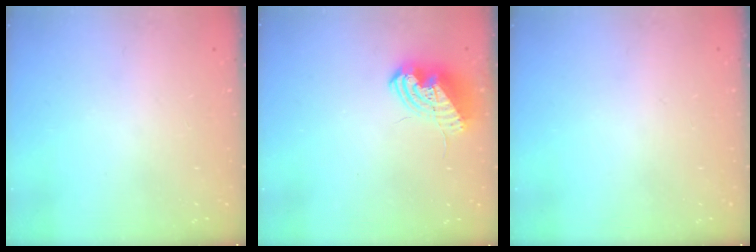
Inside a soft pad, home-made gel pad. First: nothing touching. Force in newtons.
{"total": 10.1, "press": 10.1, "slide": 1.3}
{"total": 0.0}